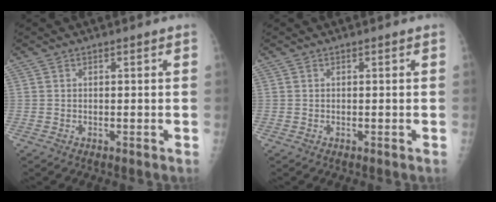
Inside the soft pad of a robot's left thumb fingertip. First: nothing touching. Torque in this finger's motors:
{"motor_torque": [-0.03, 0.03, -0.05, 0.00, 0.00]}